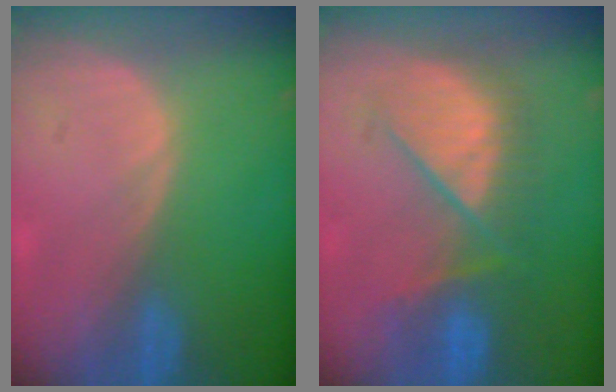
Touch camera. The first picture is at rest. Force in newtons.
{"total": 8.4, "press": 8.4, "slide": 0.6}